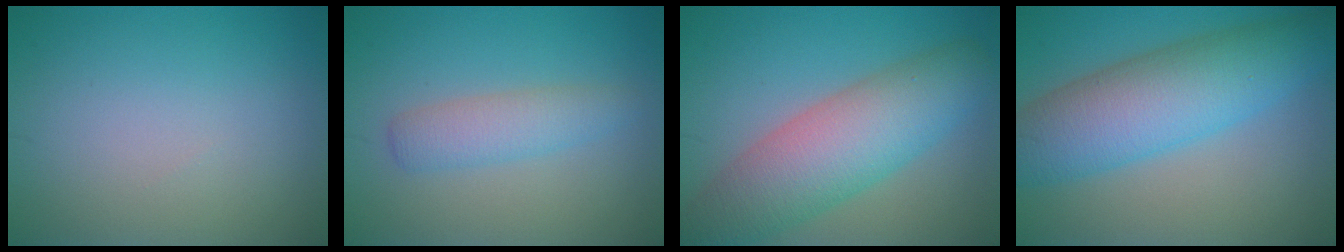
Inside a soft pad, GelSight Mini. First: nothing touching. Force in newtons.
{"total": 2.8, "press": 2.8, "slide": 0.1}
{"total": 8.3, "press": 8.3, "slide": 0.2}
{"total": 8.8, "press": 8.8, "slide": 0.2}